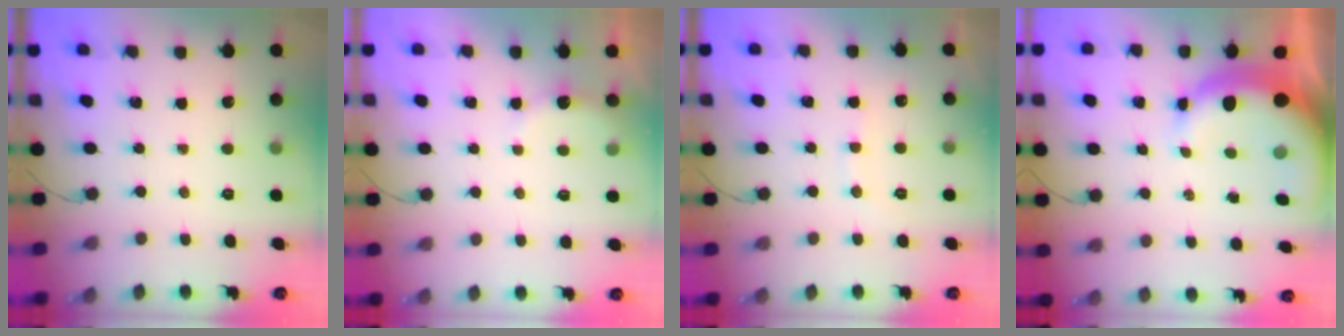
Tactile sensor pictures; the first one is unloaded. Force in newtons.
{"total": 2.8, "press": 2.6, "slide": 0.8}
{"total": 6.9, "press": 6.8, "slide": 1.3}
{"total": 10.3, "press": 10.1, "slide": 2.2}